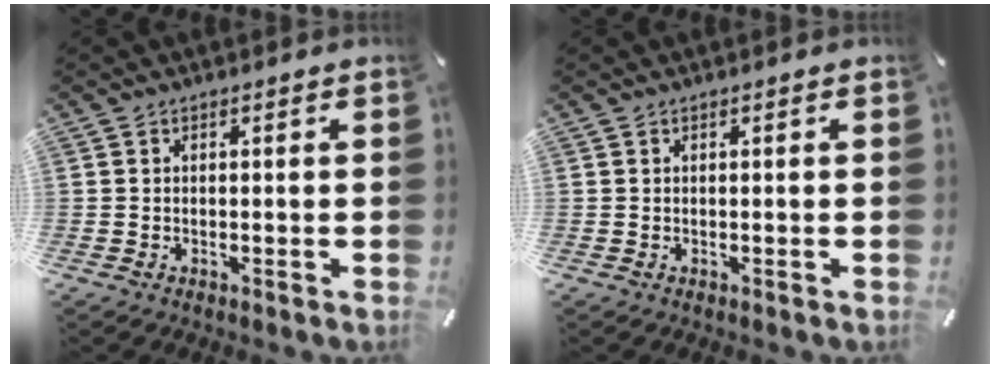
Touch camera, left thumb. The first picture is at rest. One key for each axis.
{"total": 0.0}